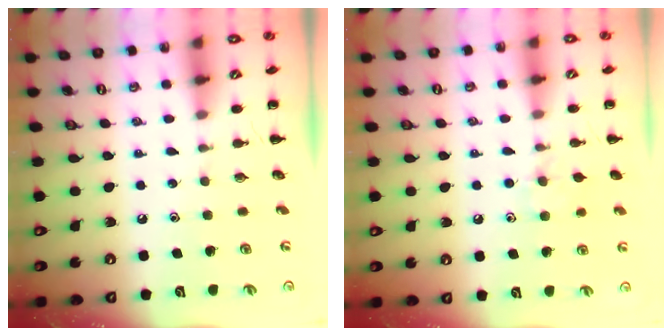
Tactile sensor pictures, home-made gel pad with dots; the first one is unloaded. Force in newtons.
{"total": 6.9, "press": 6.6, "slide": 2.0}